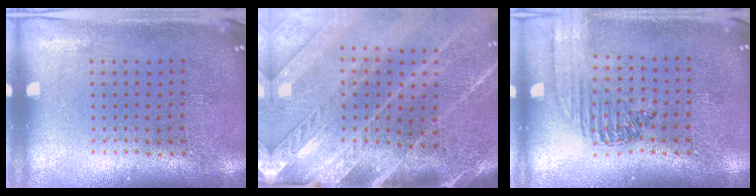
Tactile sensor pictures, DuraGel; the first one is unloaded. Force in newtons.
{"total": 3.8, "press": 3.2, "slide": 2.1}
{"total": 1.5, "press": 1.3, "slide": 0.7}